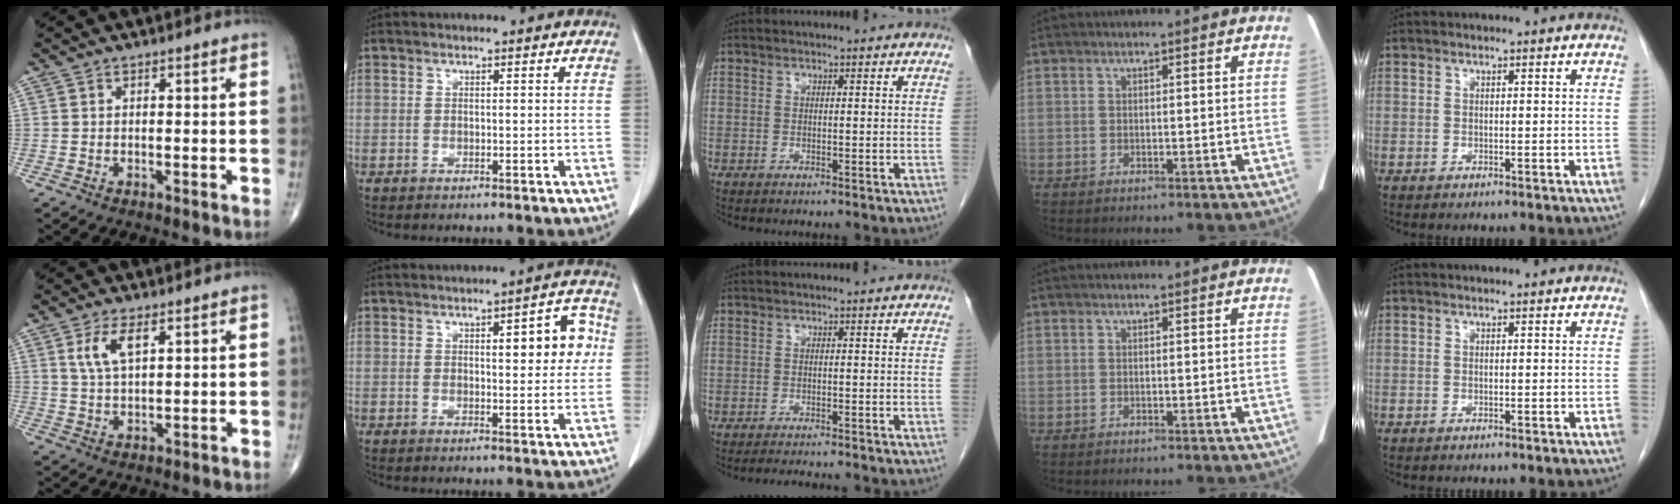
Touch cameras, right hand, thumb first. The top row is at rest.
{"thumb": {"total": 5.8, "force": [2.5, 2.5, 4.6], "torque": [-0.091, -0.006, 0.055]}, "index": {"total": 7.3, "force": [1.6, 2.3, 6.7], "torque": [-0.078, 0.016, 0.020]}, "middle": {"total": 3.8, "force": [-3.5, 0.2, 1.4], "torque": [-0.016, -0.008, -0.048]}}